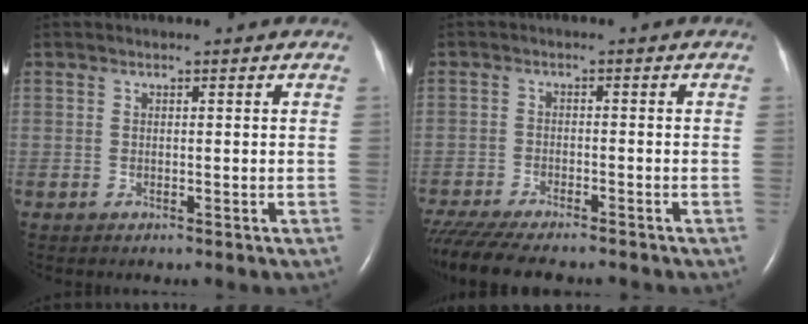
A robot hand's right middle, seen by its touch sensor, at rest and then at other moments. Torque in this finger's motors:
{"motor_torque": [1.00, -0.95, 0.14, 0.04]}